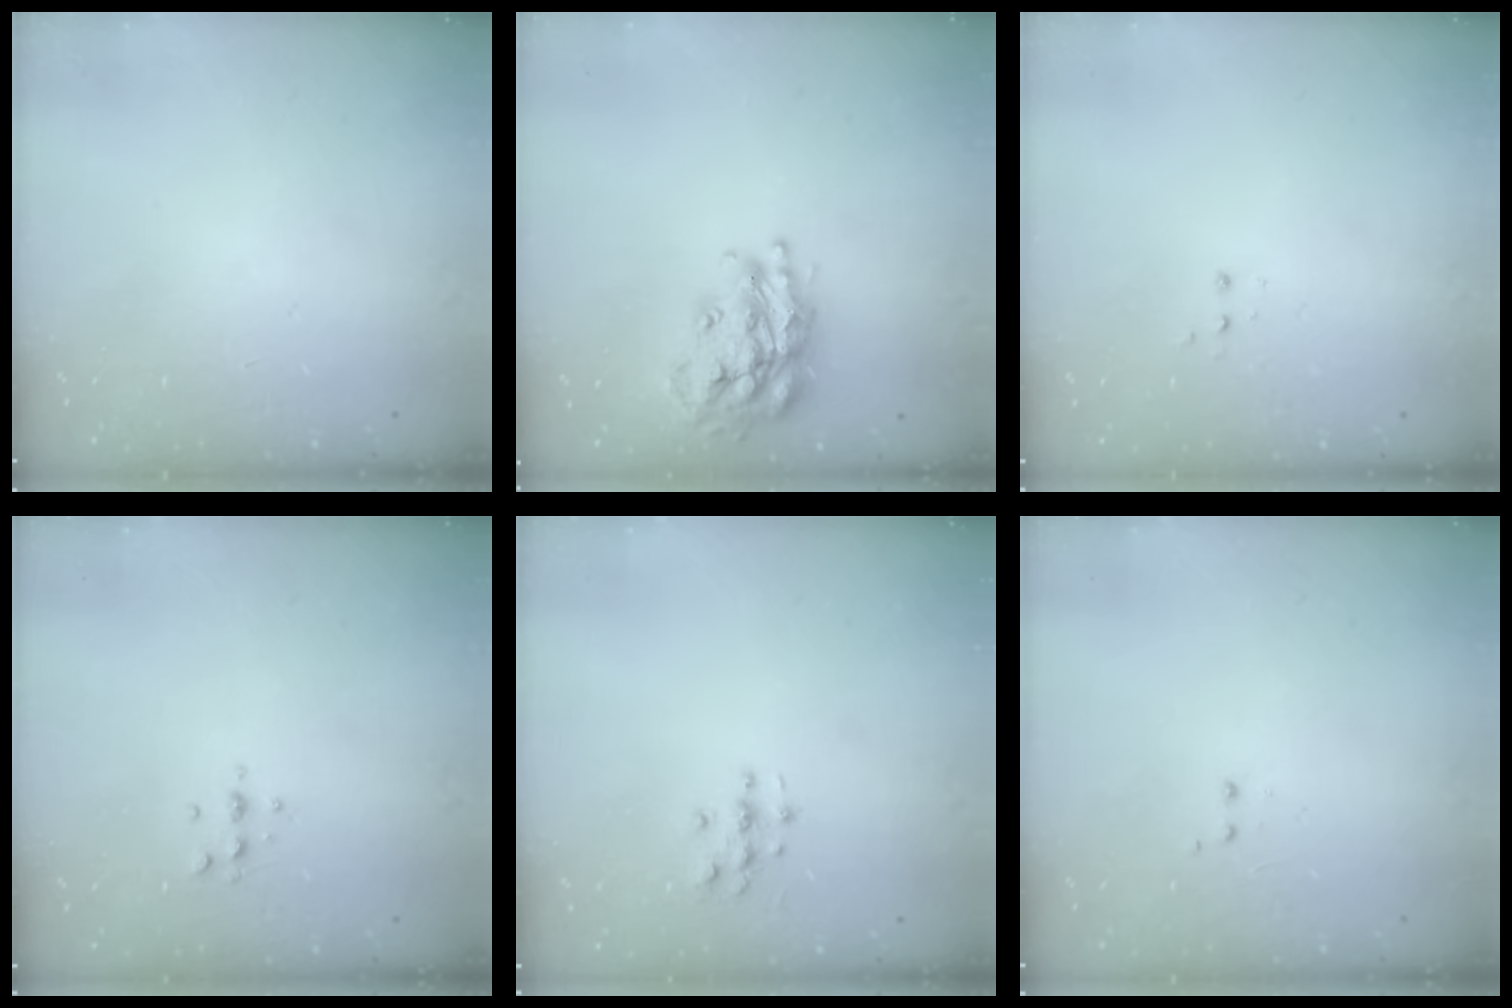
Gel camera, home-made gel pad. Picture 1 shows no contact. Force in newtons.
{"total": 19.5, "press": 19.5, "slide": 1.8}
{"total": 2.8, "press": 2.8, "slide": 0.5}
{"total": 3.5, "press": 3.4, "slide": 0.3}
{"total": 2.8, "press": 2.8, "slide": 0.3}
{"total": 2.0, "press": 1.8, "slide": 0.9}